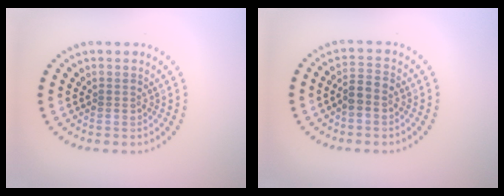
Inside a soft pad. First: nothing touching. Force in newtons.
{"total": 1.9, "press": 1.8, "slide": 0.6}